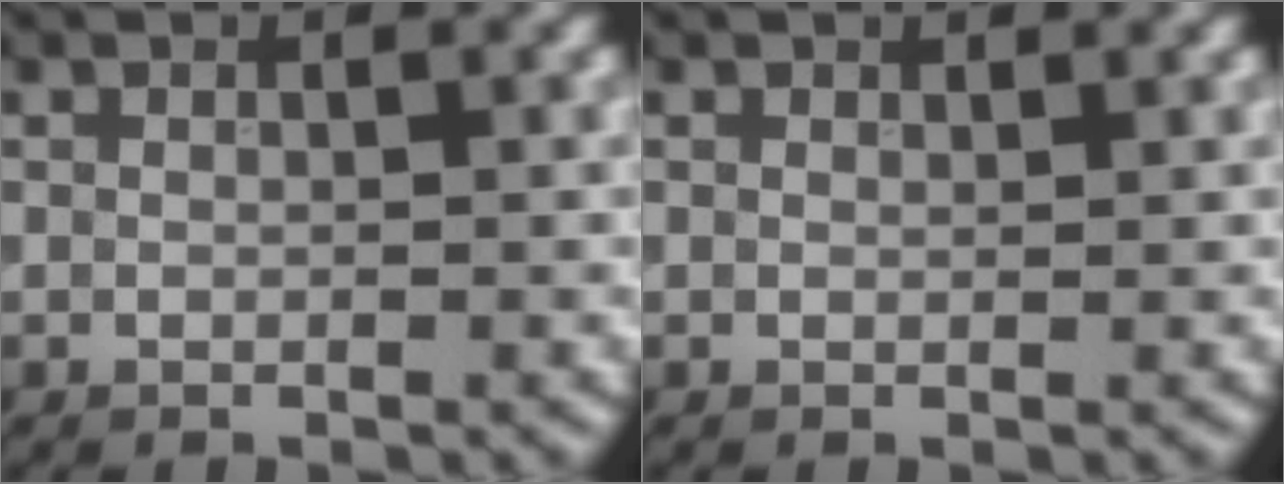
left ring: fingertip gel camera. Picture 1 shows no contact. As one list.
[{"total": 0.7, "force": [0.6, 0.2, 0.1], "torque": [-0.001, -0.002, 0.008]}]